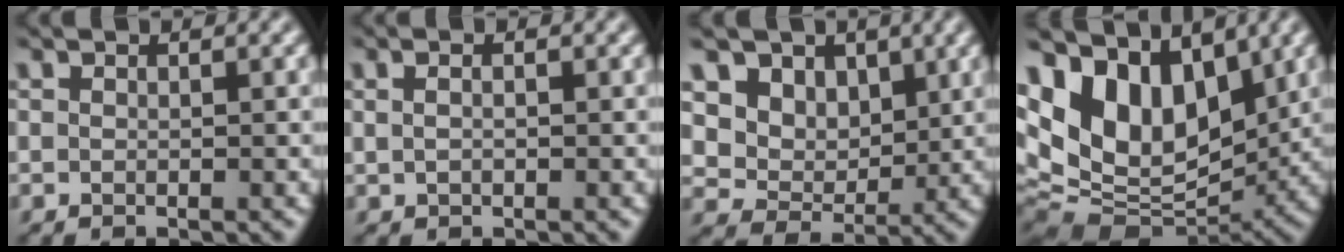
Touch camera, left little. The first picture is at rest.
{"total": 1.5, "force": [0.5, 0.8, 1.2], "torque": [-0.028, 0.008, 0.007]}
{"total": 6.9, "force": [3.4, 5.0, 3.3], "torque": [-0.083, -0.016, 0.066]}
{"total": 12.0, "force": [3.1, 7.8, 8.6], "torque": [-0.176, 0.014, 0.046]}